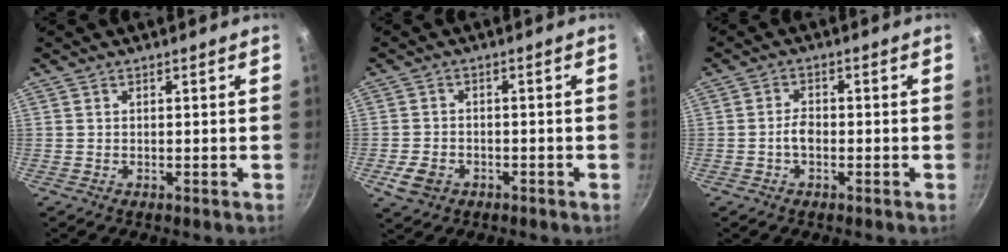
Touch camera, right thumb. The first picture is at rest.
{"total": 5.0, "force": [-2.1, 3.8, 2.5], "torque": [-0.049, 0.017, -0.035]}
{"total": 2.8, "force": [-0.9, 1.7, 2.0], "torque": [-0.031, 0.016, -0.018]}